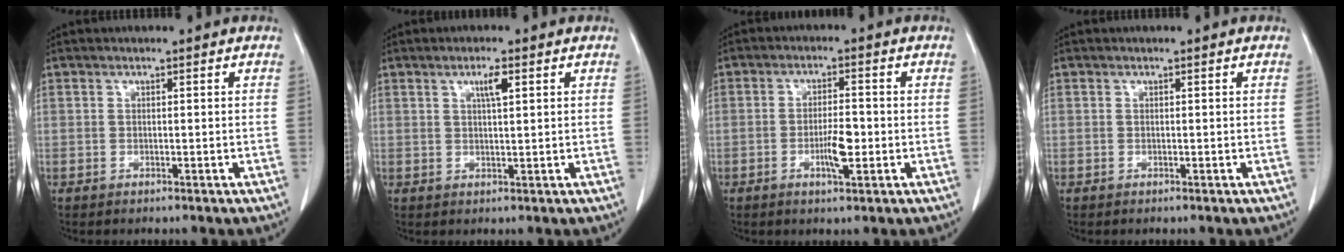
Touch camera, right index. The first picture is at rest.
{"total": 2.6, "force": [1.2, 0.2, 2.3], "torque": [-0.042, 0.000, 0.020]}
{"total": 4.7, "force": [-1.3, 0.9, 4.4], "torque": [-0.079, -0.001, -0.020]}
{"total": 0.0}